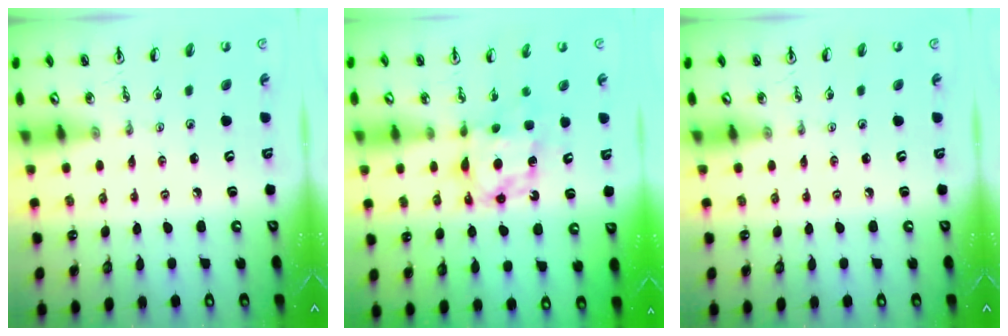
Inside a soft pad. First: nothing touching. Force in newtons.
{"total": 7.3, "press": 7.3, "slide": 0.2}
{"total": 0.0}